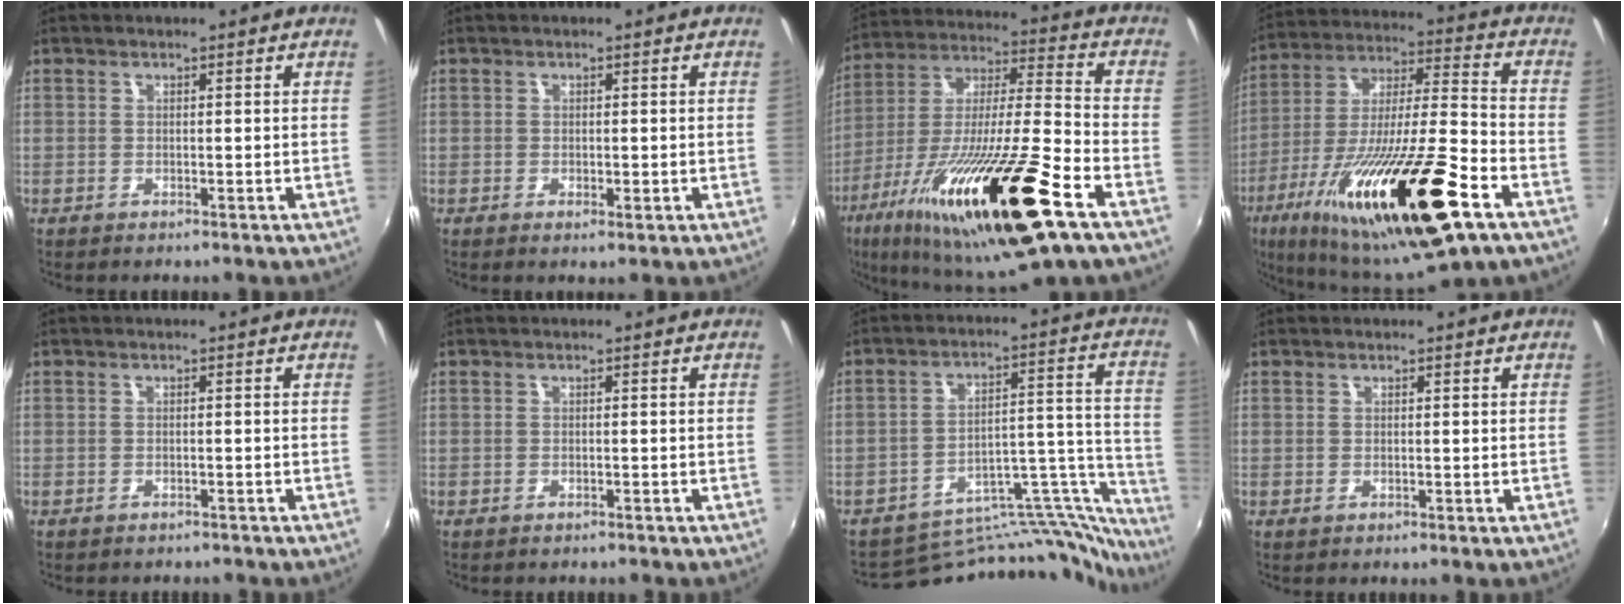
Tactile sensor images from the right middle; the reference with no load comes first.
{"total": 1.0, "force": [-0.2, 0.4, 0.9], "torque": [-0.012, -0.004, -0.005]}
{"total": 27.4, "force": [-13.8, 2.9, 23.5], "torque": [-0.420, -0.058, -0.245]}
{"total": 28.9, "force": [-14.1, 5.6, 24.5], "torque": [-0.438, -0.055, -0.240]}
{"total": 2.1, "force": [-2.0, 0.5, 0.5], "torque": [-0.015, -0.010, -0.029]}
{"total": 1.2, "force": [-1.1, 0.2, 0.3], "torque": [-0.010, -0.006, -0.017]}
{"total": 21.0, "force": [-20.8, 2.1, 1.4], "torque": [0.011, 0.066, -0.310]}
{"total": 0.0}